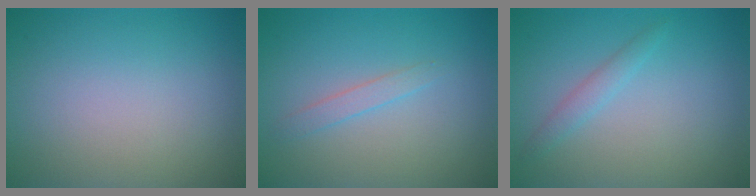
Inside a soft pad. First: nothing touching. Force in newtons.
{"total": 1.2, "press": 1.2, "slide": 0.1}
{"total": 1.3, "press": 1.3, "slide": 0.0}